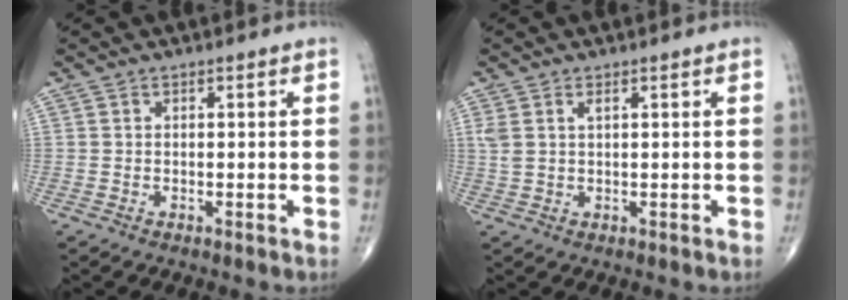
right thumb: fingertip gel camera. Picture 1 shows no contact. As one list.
[{"total": 2.6, "force": [1.1, 1.1, 2.1], "torque": [-0.054, 0.010, 0.031]}]